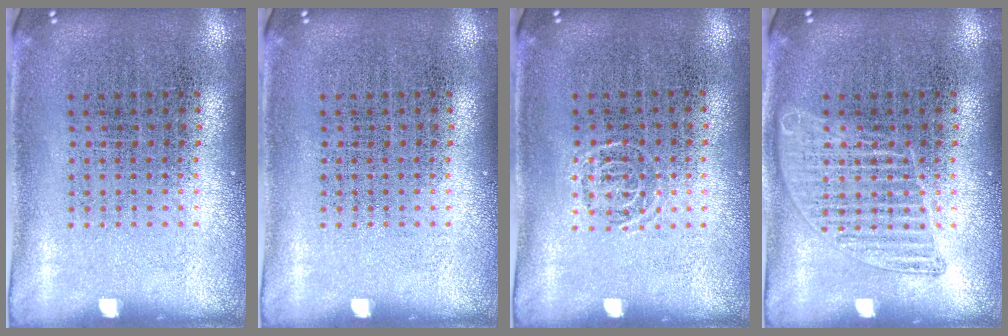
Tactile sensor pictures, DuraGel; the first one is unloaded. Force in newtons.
{"total": 0.0}
{"total": 0.5, "press": 0.4, "slide": 0.3}
{"total": 1.7, "press": 1.7, "slide": 0.3}